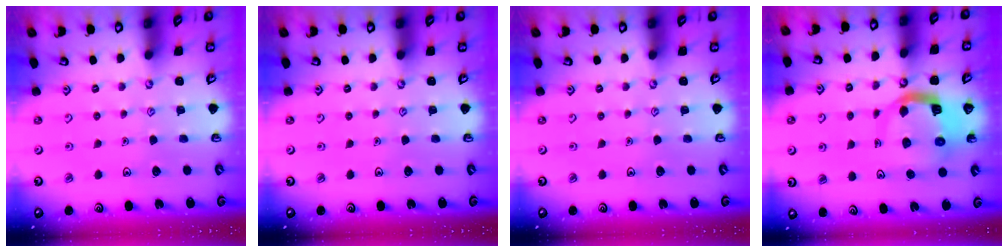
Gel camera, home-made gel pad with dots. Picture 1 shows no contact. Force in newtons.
{"total": 0.0}
{"total": 0.0}
{"total": 9.4, "press": 9.3, "slide": 1.3}